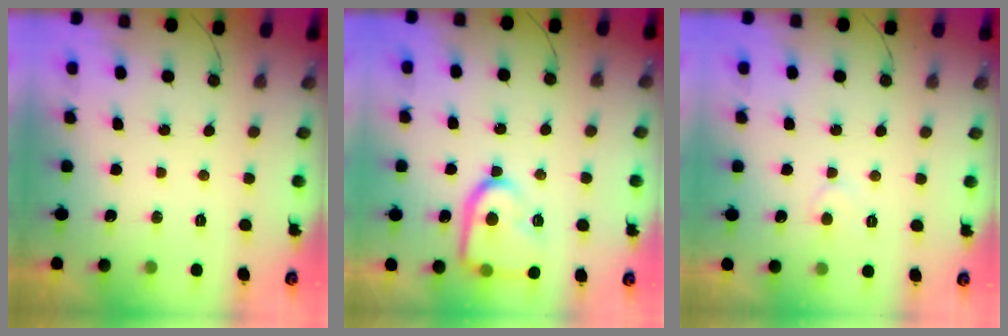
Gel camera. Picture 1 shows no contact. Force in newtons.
{"total": 16.6, "press": 16.5, "slide": 1.4}
{"total": 5.0, "press": 4.9, "slide": 0.5}